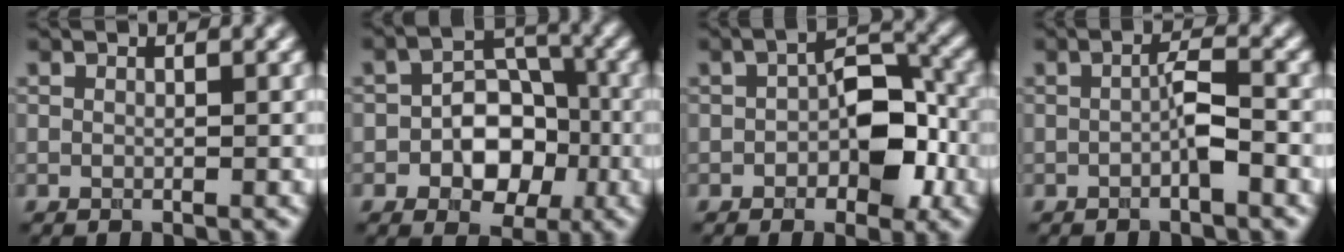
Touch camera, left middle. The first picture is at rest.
{"total": 5.9, "force": [-1.7, 4.0, 3.9], "torque": [-0.043, 0.001, -0.029]}
{"total": 5.9, "force": [-1.2, 3.2, 4.8], "torque": [-0.058, 0.009, -0.023]}
{"total": 2.0, "force": [-0.7, 0.2, 1.9], "torque": [-0.034, 0.008, -0.015]}